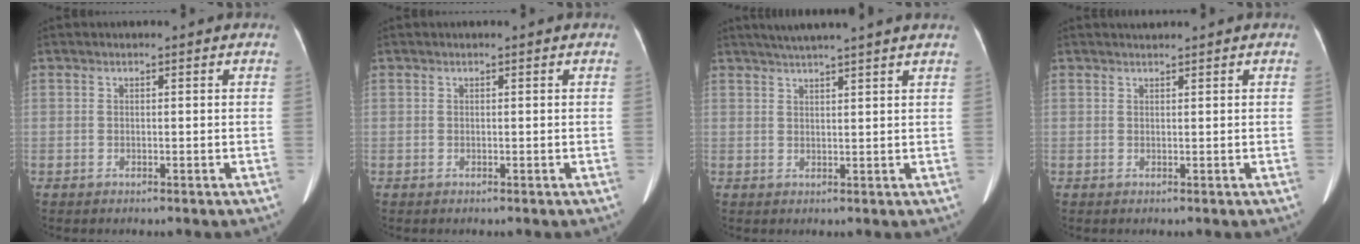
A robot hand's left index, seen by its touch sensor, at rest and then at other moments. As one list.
[{"total": 0.0}, {"total": 8.4, "force": [7.3, -1.0, 4.2], "torque": [-0.065, 0.029, 0.092]}, {"total": 1.0, "force": [1.0, -0.2, 0.0], "torque": [-0.006, 0.008, 0.023]}]